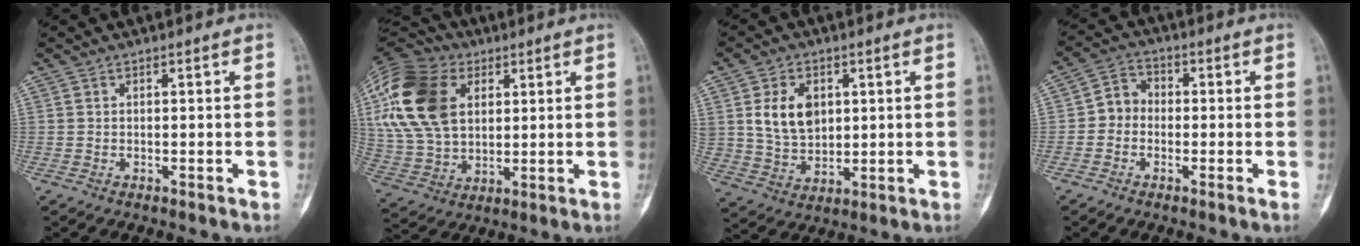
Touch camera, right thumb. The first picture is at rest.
{"total": 22.4, "force": [6.7, 15.2, 14.9], "torque": [-0.302, 0.006, 0.122]}
{"total": 9.7, "force": [2.6, 6.8, 6.4], "torque": [-0.095, -0.015, 0.059]}
{"total": 4.4, "force": [-1.1, 3.6, 2.2], "torque": [-0.020, 0.015, -0.039]}